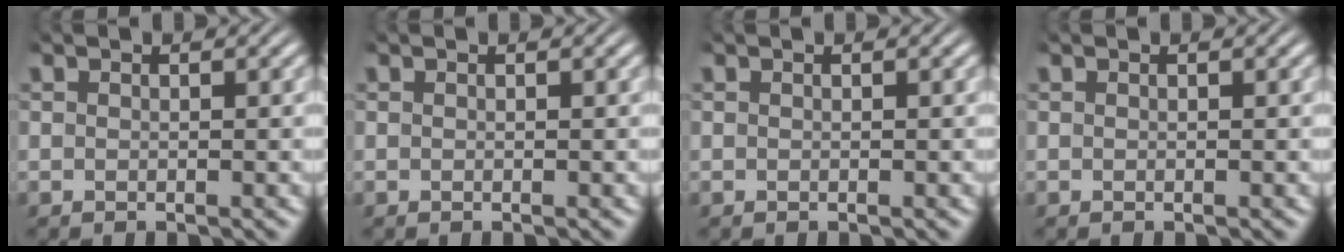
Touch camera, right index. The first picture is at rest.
{"total": 0.0}
{"total": 0.0}
{"total": 0.0}